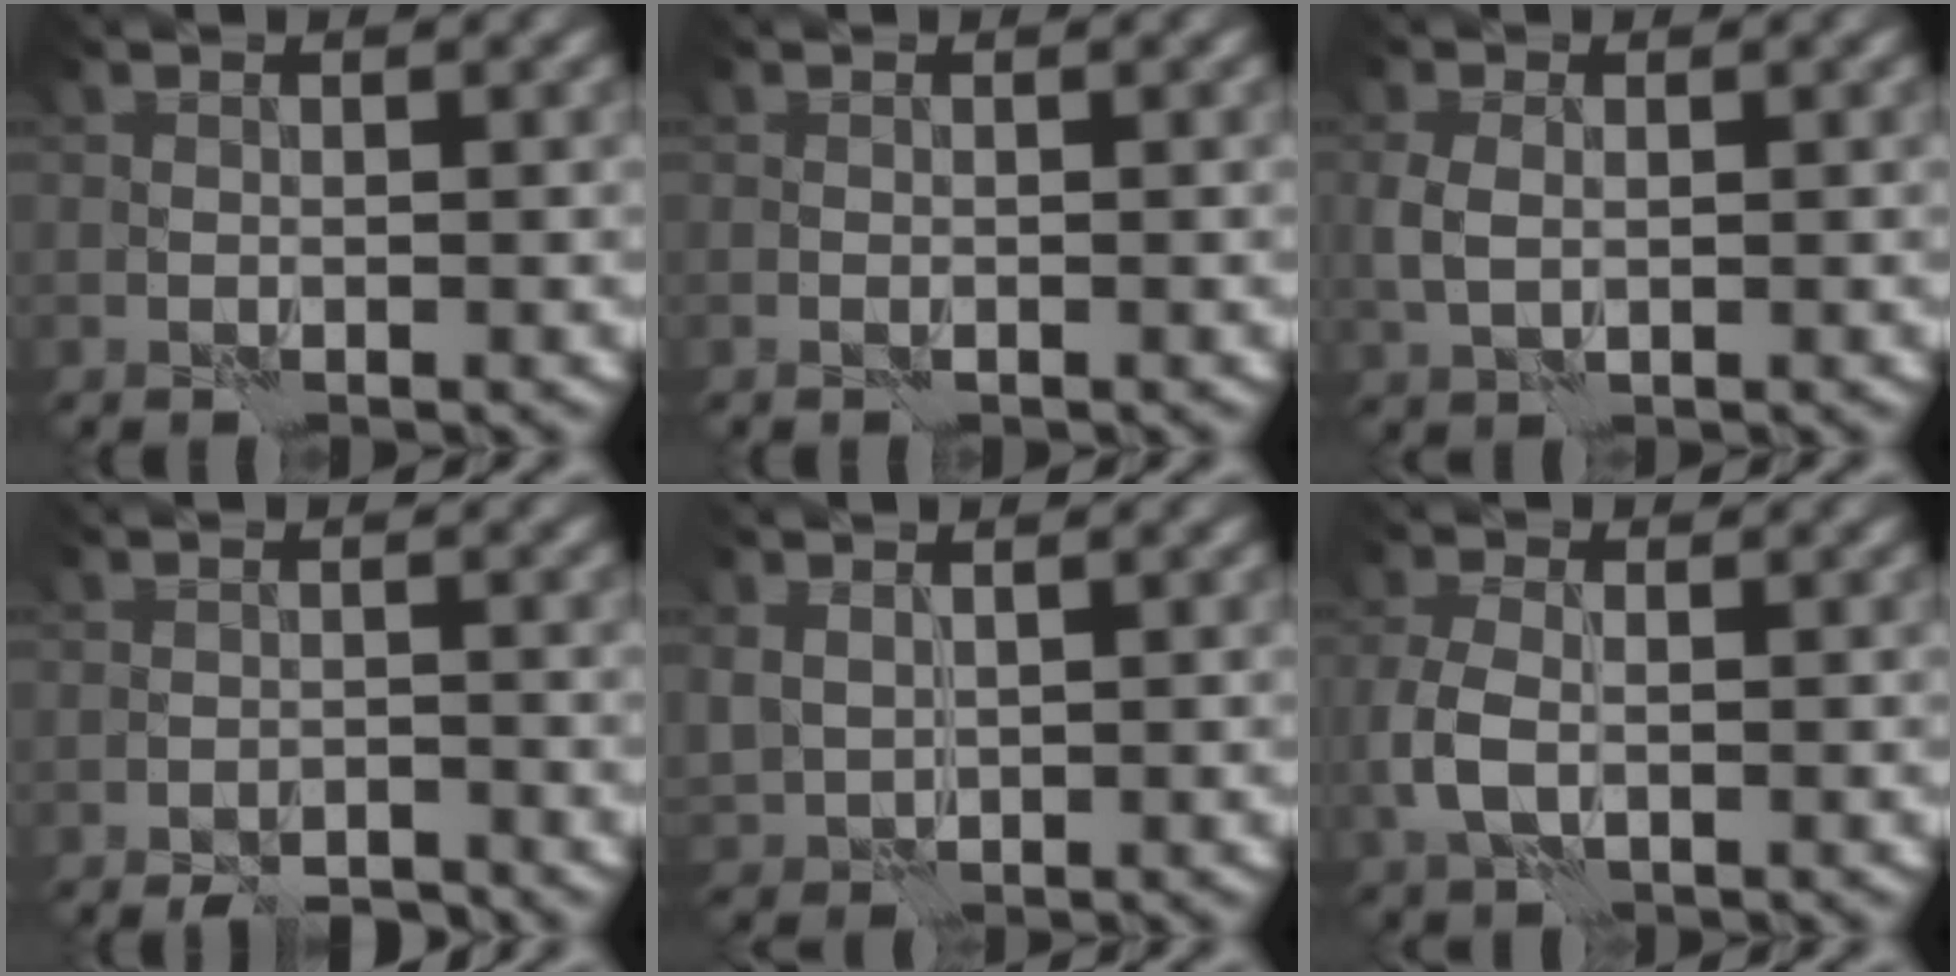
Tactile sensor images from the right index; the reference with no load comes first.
{"total": 0.0}
{"total": 1.9, "force": [0.4, 1.3, 1.3], "torque": [-0.035, -0.002, 0.009]}
{"total": 3.3, "force": [-3.0, 0.7, 1.1], "torque": [-0.012, -0.004, -0.047]}
{"total": 1.8, "force": [1.0, 1.3, 0.7], "torque": [-0.024, -0.005, 0.024]}
{"total": 2.9, "force": [-0.3, 1.8, 2.3], "torque": [-0.057, -0.002, -0.009]}